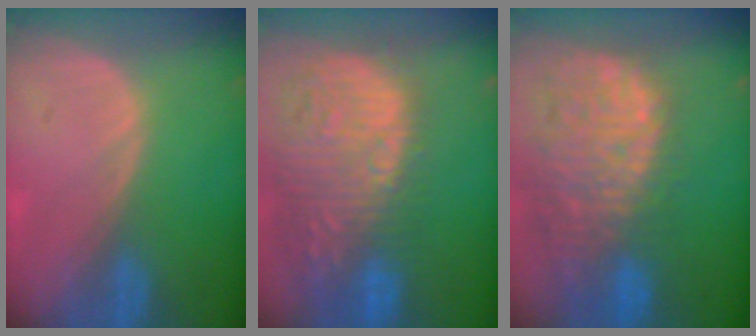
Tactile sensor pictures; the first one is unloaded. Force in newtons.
{"total": 15.8, "press": 12.9, "slide": 9.1}
{"total": 14.2, "press": 11.8, "slide": 7.9}